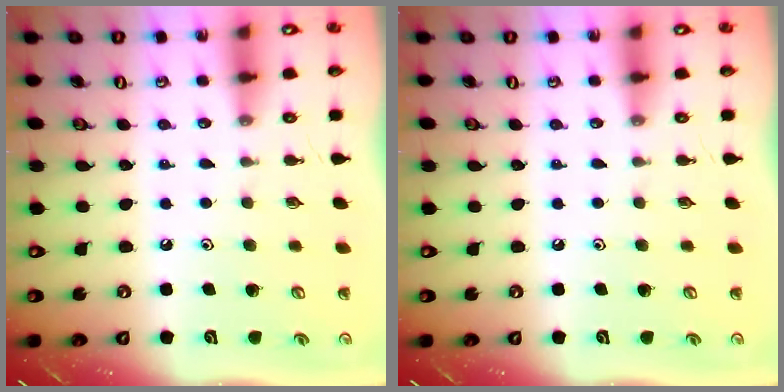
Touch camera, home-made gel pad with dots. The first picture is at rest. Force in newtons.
{"total": 0.0}